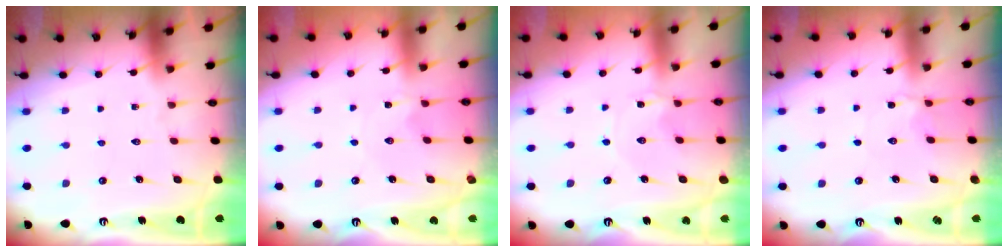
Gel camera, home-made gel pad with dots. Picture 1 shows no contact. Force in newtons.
{"total": 0.0}
{"total": 1.1, "press": 1.1, "slide": 0.2}
{"total": 2.6, "press": 2.5, "slide": 0.5}